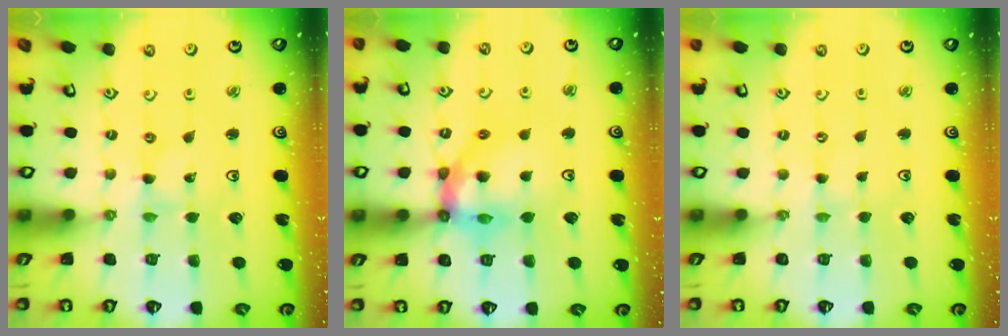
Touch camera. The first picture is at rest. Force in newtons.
{"total": 12.8, "press": 12.7, "slide": 1.5}
{"total": 0.5, "press": 0.5, "slide": 0.1}